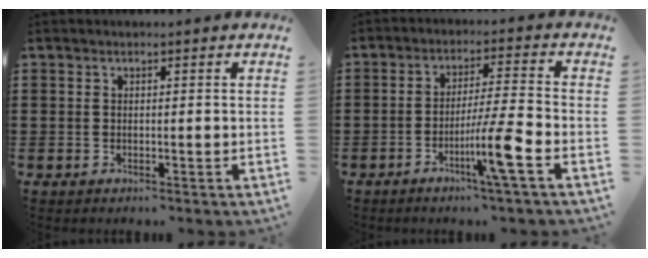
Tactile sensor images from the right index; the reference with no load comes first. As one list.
[{"total": 8.6, "force": [-3.8, -0.3, 7.8], "torque": [-0.140, -0.009, -0.070]}]